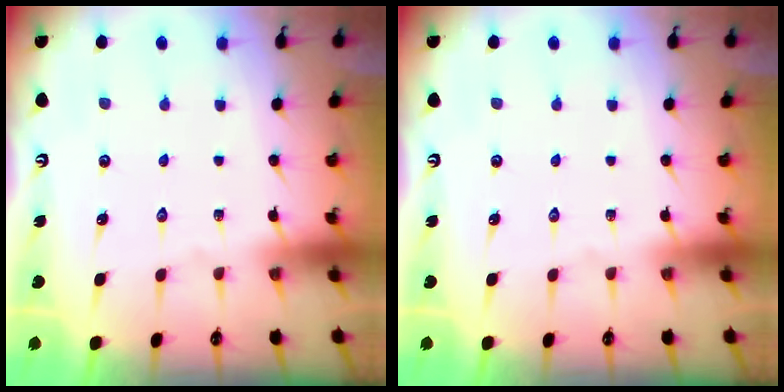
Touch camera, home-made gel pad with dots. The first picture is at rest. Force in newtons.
{"total": 0.0}